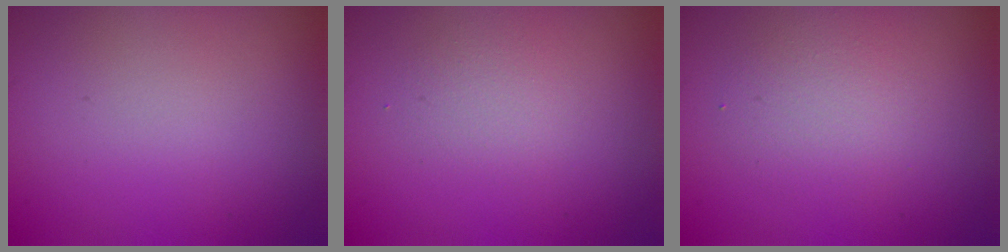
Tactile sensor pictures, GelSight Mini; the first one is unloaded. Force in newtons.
{"total": 1.6, "press": 1.6, "slide": 0.1}
{"total": 2.8, "press": 2.8, "slide": 0.1}